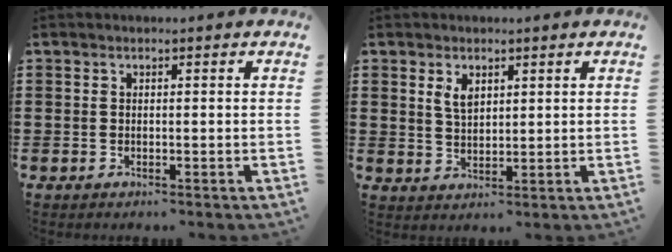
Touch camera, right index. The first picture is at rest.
{"total": 2.9, "force": [1.6, 1.6, 1.9], "torque": [-0.042, 0.005, 0.028]}